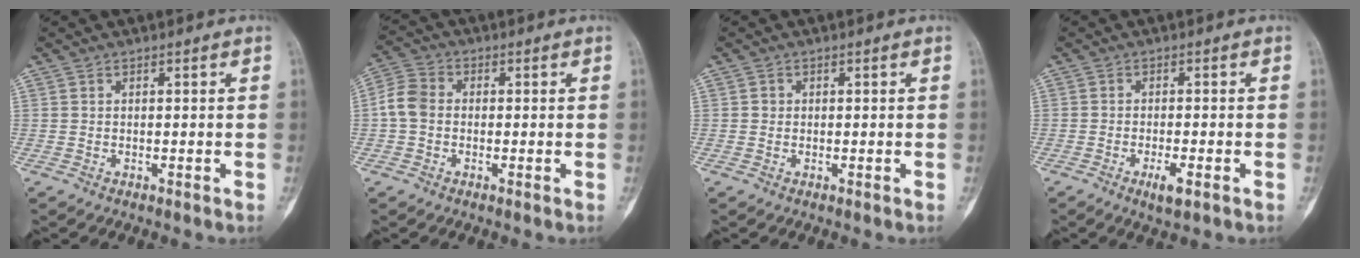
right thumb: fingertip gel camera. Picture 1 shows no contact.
{"total": 5.5, "force": [-0.3, 4.4, 3.2], "torque": [-0.061, 0.016, -0.016]}
{"total": 0.8, "force": [0.0, 0.8, 0.1], "torque": [0.003, 0.003, 0.000]}
{"total": 3.5, "force": [-1.7, 0.8, 3.0], "torque": [-0.054, -0.001, -0.029]}